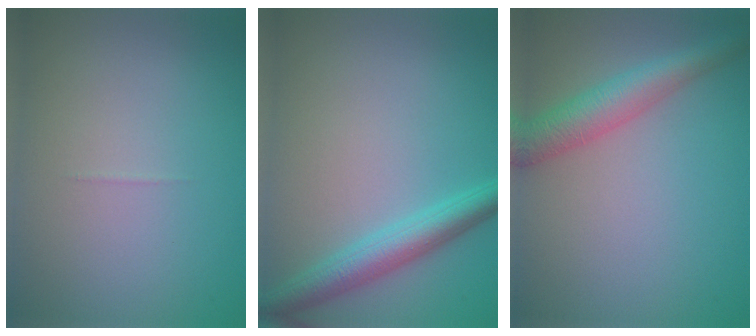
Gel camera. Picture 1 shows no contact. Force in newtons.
{"total": 3.8, "press": 3.8, "slide": 0.1}
{"total": 4.3, "press": 4.3, "slide": 0.1}